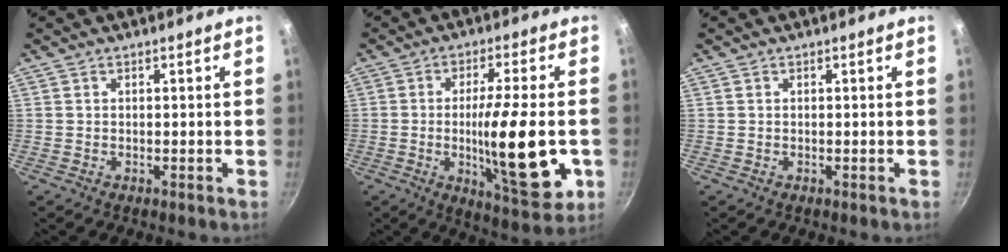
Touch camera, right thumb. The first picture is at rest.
{"total": 17.6, "force": [-2.9, 4.0, 16.9], "torque": [-0.258, -0.006, -0.041]}
{"total": 0.0}